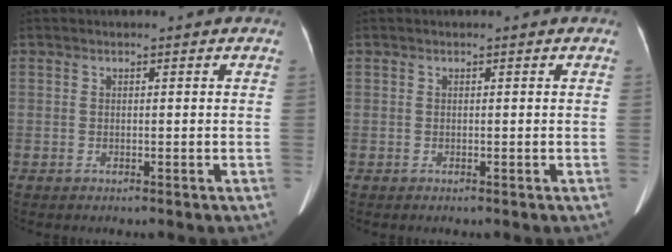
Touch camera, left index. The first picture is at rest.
{"total": 0.0}